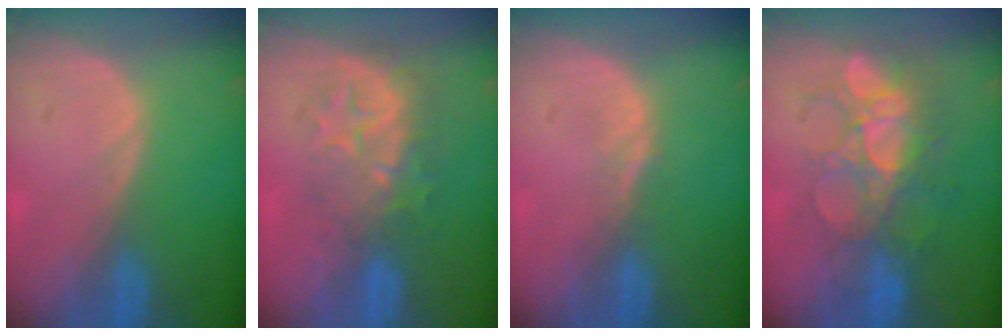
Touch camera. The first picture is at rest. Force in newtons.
{"total": 8.8, "press": 7.7, "slide": 4.2}
{"total": 1.5, "press": 1.2, "slide": 0.9}
{"total": 9.0, "press": 8.6, "slide": 2.6}